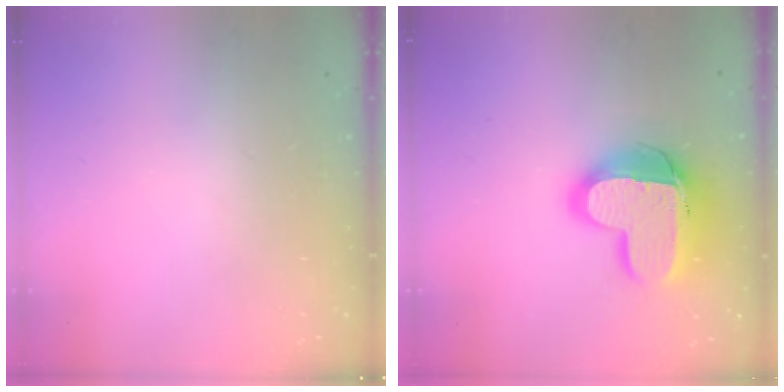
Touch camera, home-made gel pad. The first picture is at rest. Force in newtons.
{"total": 17.0, "press": 17.0, "slide": 1.2}